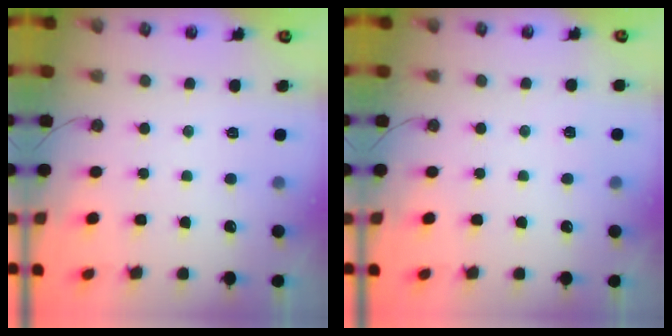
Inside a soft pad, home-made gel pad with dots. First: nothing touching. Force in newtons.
{"total": 2.1, "press": 2.1, "slide": 0.4}